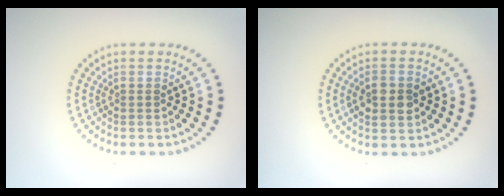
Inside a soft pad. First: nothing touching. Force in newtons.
{"total": 2.9, "press": 2.9, "slide": 0.0}